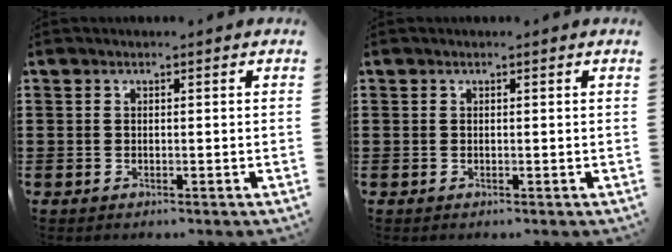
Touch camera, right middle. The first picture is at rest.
{"total": 0.0}